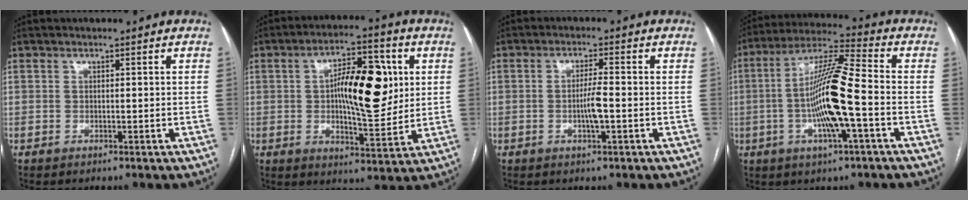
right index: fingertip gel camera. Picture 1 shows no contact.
{"total": 13.5, "force": [2.2, 4.5, 12.5], "torque": [-0.203, 0.016, 0.036]}
{"total": 3.9, "force": [-0.9, 0.2, 3.8], "torque": [-0.072, -0.002, -0.017]}
{"total": 13.9, "force": [-2.7, 0.7, 13.6], "torque": [-0.259, 0.005, -0.054]}